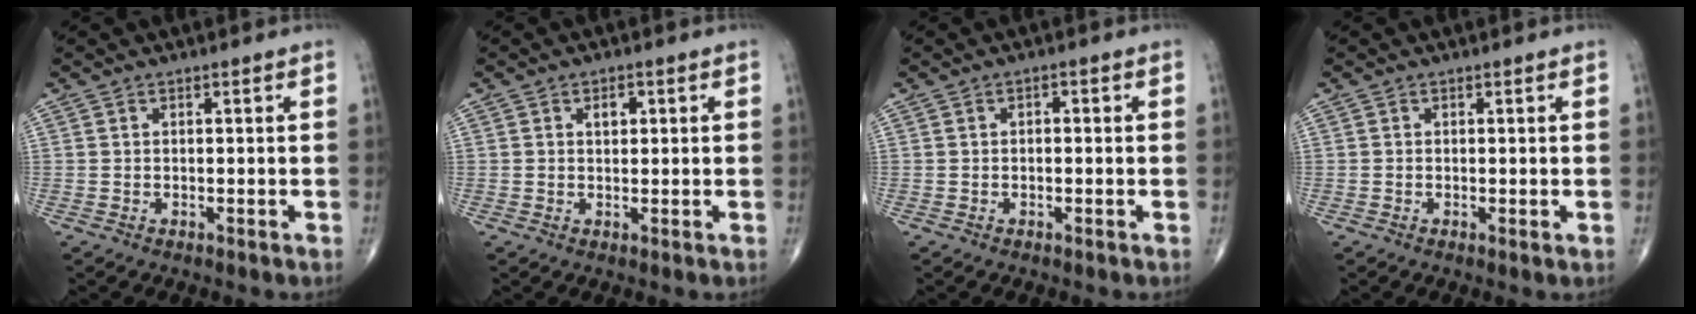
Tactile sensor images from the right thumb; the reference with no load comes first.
{"total": 2.2, "force": [0.7, 1.4, 1.5], "torque": [-0.016, 0.000, 0.009]}
{"total": 0.9, "force": [0.1, 0.6, 0.7], "torque": [-0.007, 0.002, -0.002]}
{"total": 0.5, "force": [0.1, 0.1, 0.5], "torque": [-0.010, -0.002, -0.001]}